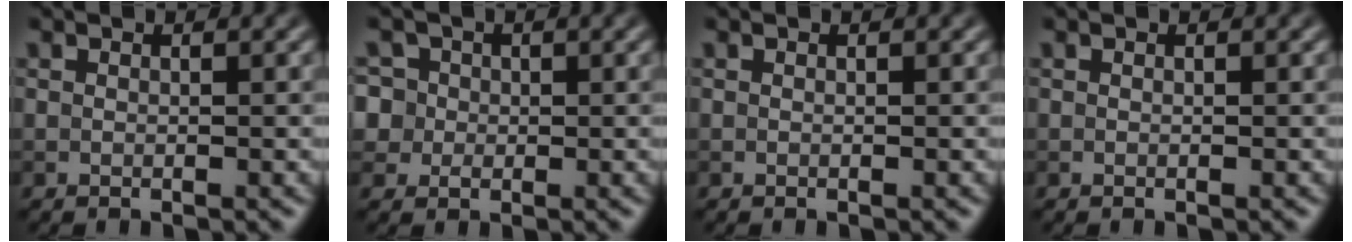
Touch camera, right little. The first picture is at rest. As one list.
[{"total": 5.2, "force": [1.5, 4.6, 2.0], "torque": [-0.026, 0.031, 0.004]}, {"total": 0.0}, {"total": 0.0}]